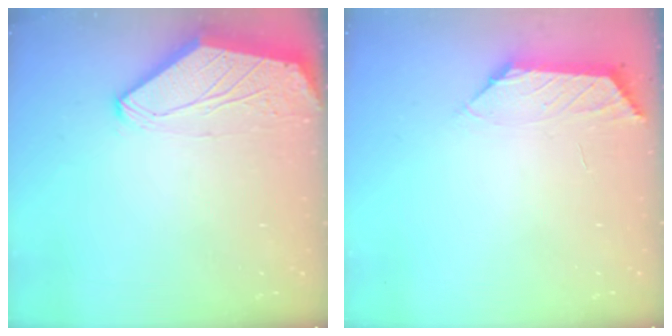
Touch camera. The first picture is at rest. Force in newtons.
{"total": 1.3, "press": 1.2, "slide": 0.4}